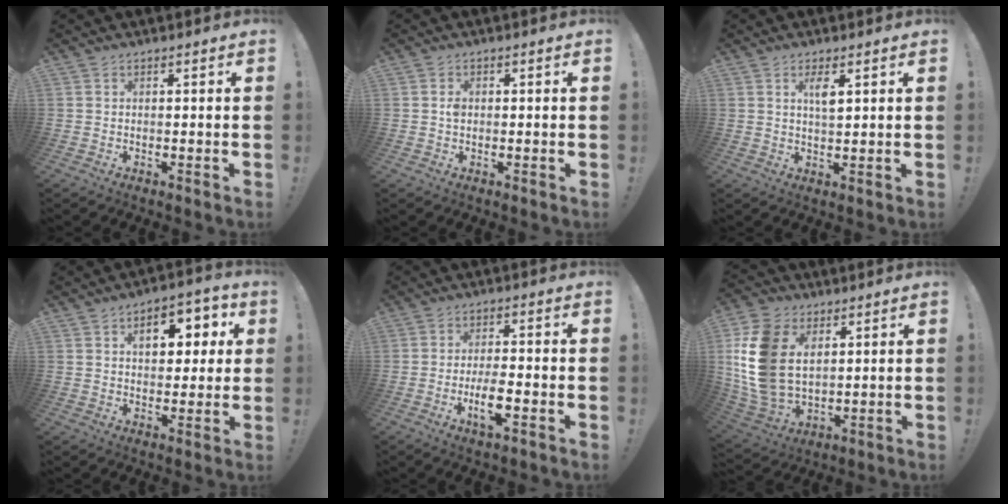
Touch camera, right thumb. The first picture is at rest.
{"total": 1.2, "force": [-0.1, 0.9, 0.8], "torque": [-0.022, 0.005, -0.001]}
{"total": 3.8, "force": [1.9, 1.2, 3.1], "torque": [-0.050, -0.008, 0.028]}
{"total": 10.4, "force": [3.3, 6.3, 7.6], "torque": [-0.101, -0.002, 0.051]}
{"total": 6.9, "force": [-2.6, 1.8, 6.1], "torque": [-0.130, 0.000, -0.045]}
{"total": 19.5, "force": [4.8, 13.8, 12.8], "torque": [-0.272, -0.016, 0.095]}